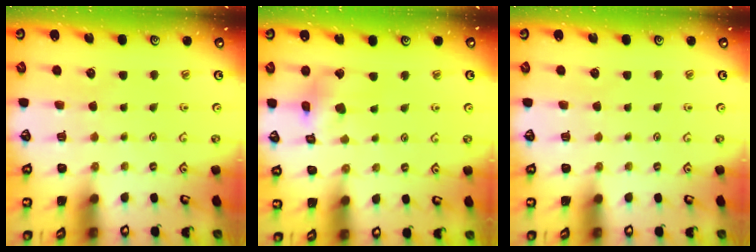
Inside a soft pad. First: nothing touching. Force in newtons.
{"total": 10.5, "press": 10.4, "slide": 1.4}
{"total": 0.0}